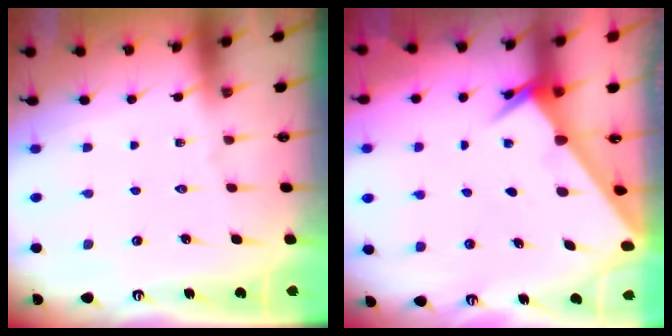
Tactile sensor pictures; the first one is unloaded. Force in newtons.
{"total": 2.4, "press": 2.4, "slide": 0.3}